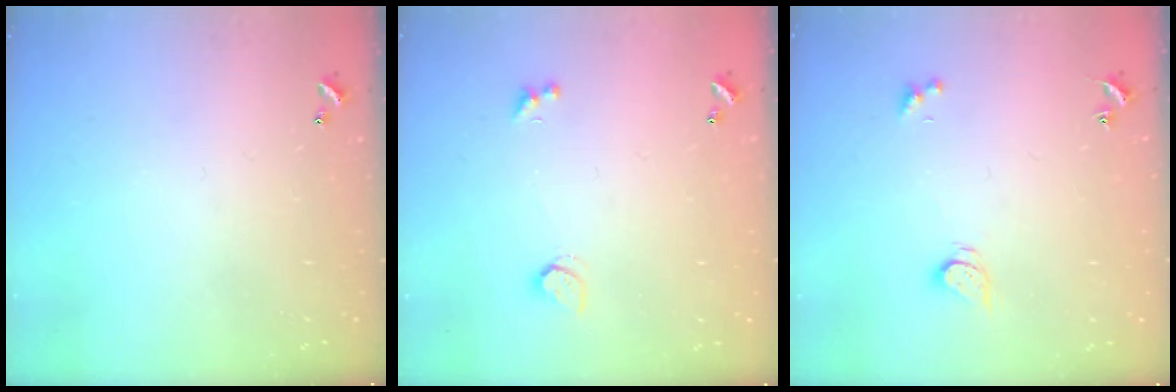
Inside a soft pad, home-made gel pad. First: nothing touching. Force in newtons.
{"total": 1.3, "press": 1.2, "slide": 0.4}
{"total": 2.9, "press": 2.9, "slide": 0.5}